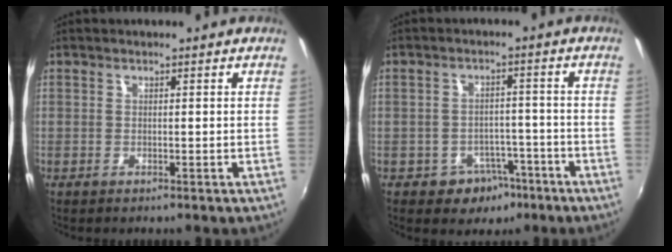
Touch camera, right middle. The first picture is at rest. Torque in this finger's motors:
{"motor_torque": [0.58, -0.47, 0.11, 0.04]}